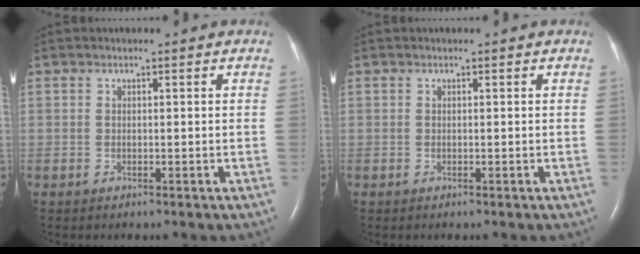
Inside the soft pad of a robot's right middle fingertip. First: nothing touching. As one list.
[{"total": 0.0}]